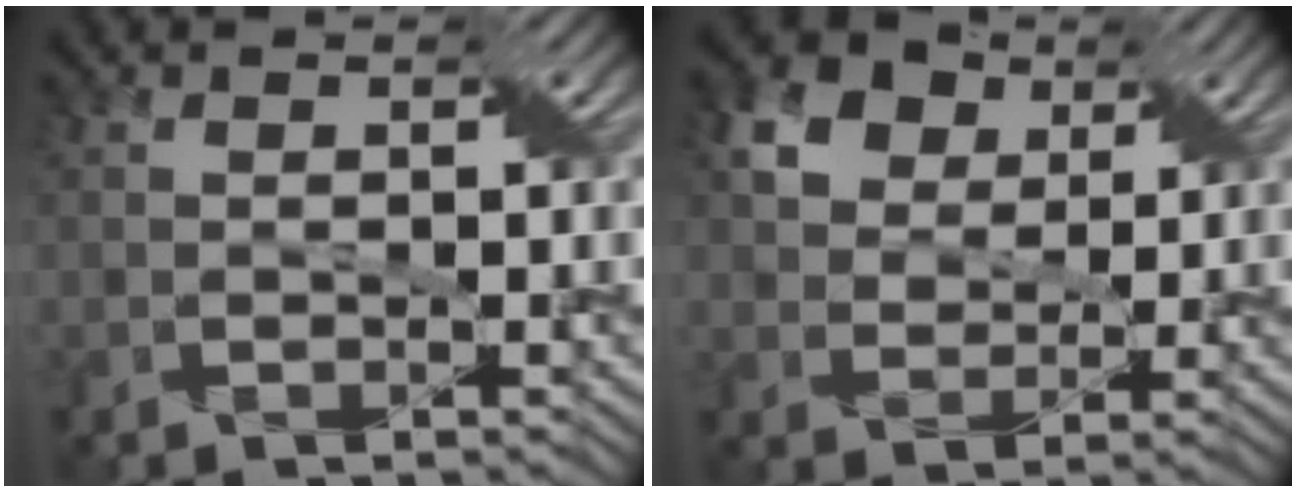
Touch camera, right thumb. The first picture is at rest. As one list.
[{"total": 7.9, "force": [4.0, 5.7, 3.6], "torque": [-0.110, 0.015, 0.068]}]